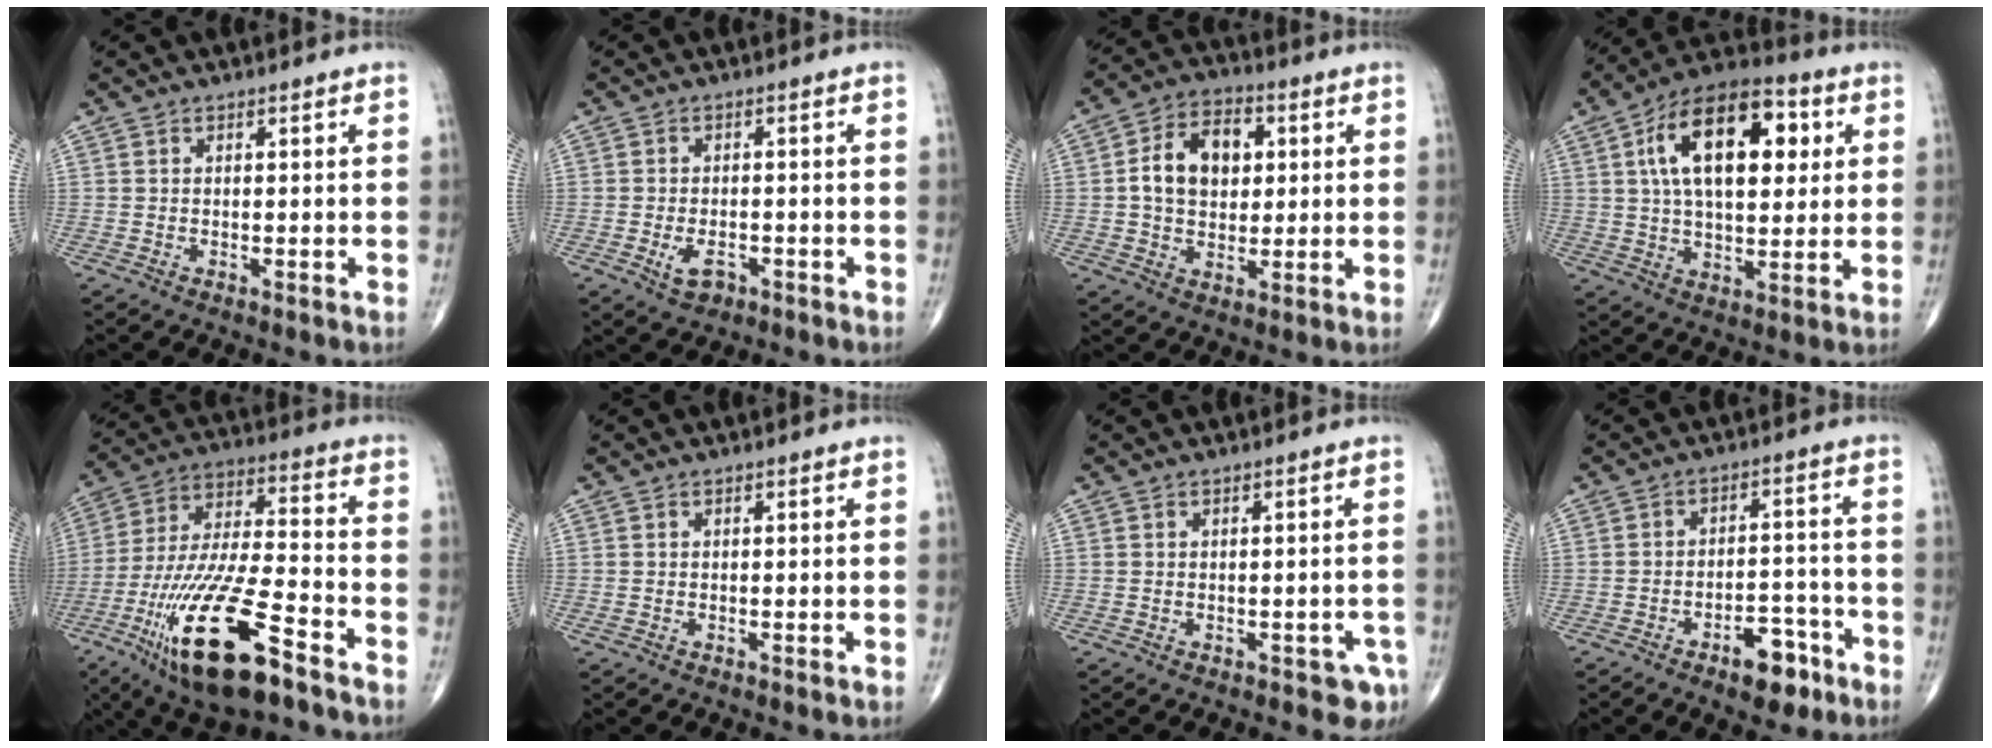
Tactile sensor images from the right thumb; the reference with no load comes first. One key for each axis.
{"total": 3.7, "fx": -1.6, "fy": 2.1, "fz": 2.5, "tx": -0.040, "ty": 0.005, "tz": -0.025}
{"total": 11.9, "fx": 1.8, "fy": 8.2, "fz": 8.4, "tx": -0.118, "ty": 0.011, "tz": 0.027}
{"total": 20.1, "fx": 5.4, "fy": 10.6, "fz": 16.3, "tx": -0.238, "ty": 0.009, "tz": 0.082}
{"total": 22.8, "fx": -12.0, "fy": 6.3, "fz": 18.3, "tx": -0.390, "ty": 0.034, "tz": -0.216}
{"total": 0.7, "fx": -0.1, "fy": 0.3, "fz": 0.6, "tx": -0.011, "ty": 0.000, "tz": -0.001}
{"total": 3.5, "fx": -1.6, "fy": 1.9, "fz": 2.4, "tx": -0.014, "ty": 0.008, "tz": -0.016}
{"total": 7.9, "fx": -4.8, "fy": 3.9, "fz": 4.9, "tx": -0.046, "ty": 0.038, "tz": -0.069}